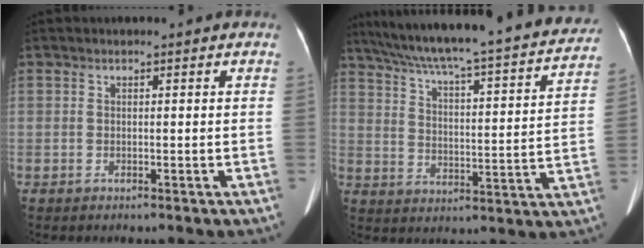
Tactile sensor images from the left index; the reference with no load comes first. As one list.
[{"total": 29.5, "force": [26.2, 2.8, 13.4], "torque": [-0.215, -0.038, 0.340]}]